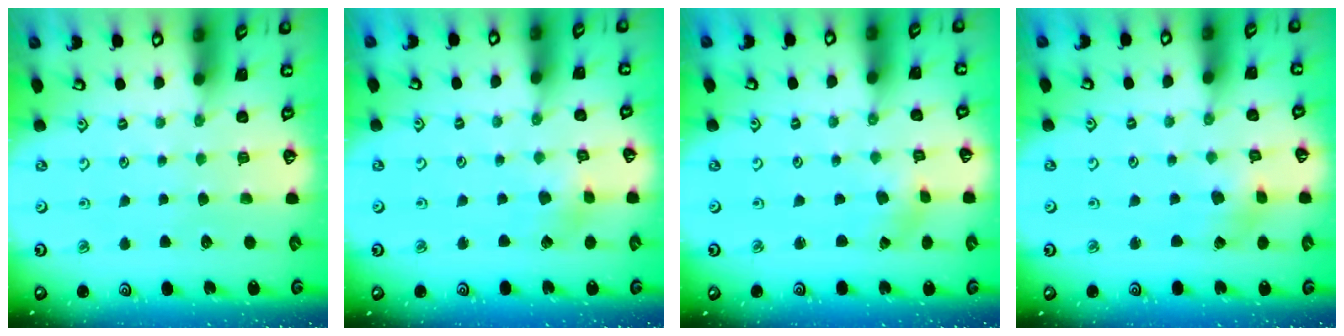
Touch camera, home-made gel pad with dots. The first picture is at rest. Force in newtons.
{"total": 3.1, "press": 3.1, "slide": 0.2}
{"total": 0.0}
{"total": 2.7, "press": 2.7, "slide": 0.4}